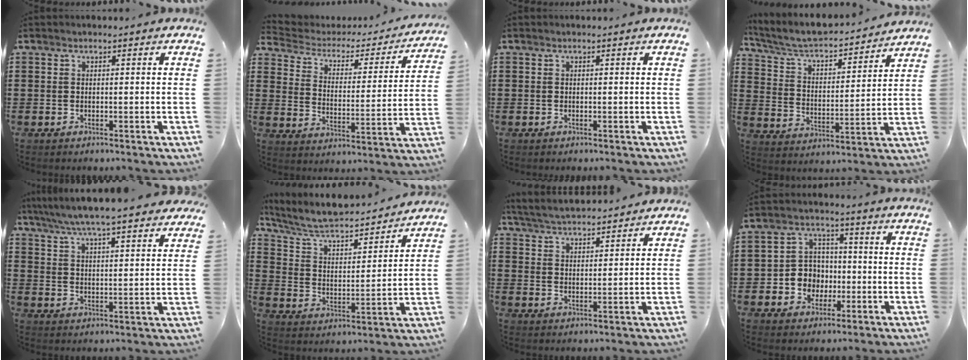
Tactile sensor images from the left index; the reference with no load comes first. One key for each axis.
{"total": 2.7, "fx": 1.9, "fy": 1.7, "fz": 1.1, "tx": -0.038, "ty": -0.016, "tz": 0.023}
{"total": 0.0}
{"total": 5.1, "fx": 4.6, "fy": 0.8, "fz": 2.1, "tx": -0.061, "ty": -0.038, "tz": 0.070}
{"total": 6.0, "fx": 5.5, "fy": -0.1, "fz": 2.3, "tx": -0.067, "ty": -0.029, "tz": 0.094}
{"total": 6.1, "fx": 5.6, "fy": 1.0, "fz": 2.2, "tx": -0.069, "ty": -0.042, "tz": 0.090}
{"total": 4.2, "fx": 4.1, "fy": 0.0, "fz": 0.5, "tx": -0.027, "ty": -0.019, "tz": 0.072}
{"total": 6.4, "fx": -1.3, "fy": 6.0, "fz": 1.9, "tx": -0.060, "ty": 0.016, "tz": -0.024}